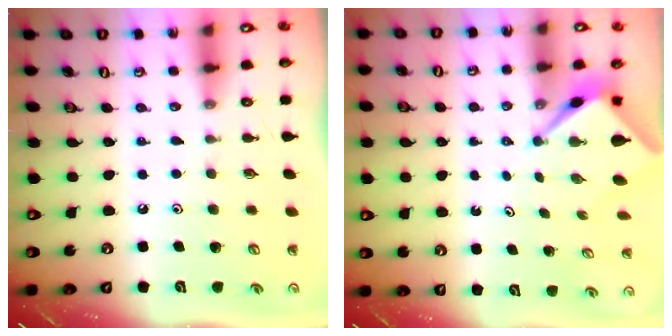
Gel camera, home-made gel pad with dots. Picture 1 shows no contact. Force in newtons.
{"total": 3.0, "press": 3.0, "slide": 0.1}